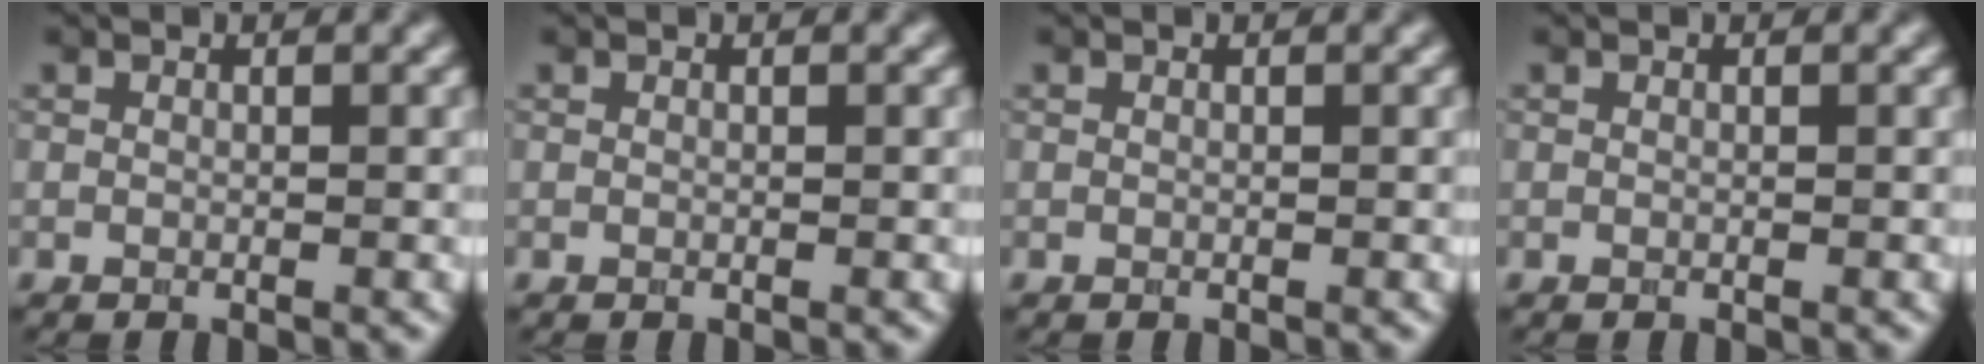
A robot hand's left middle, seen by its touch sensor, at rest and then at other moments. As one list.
[{"total": 0.0}, {"total": 0.0}, {"total": 0.0}]